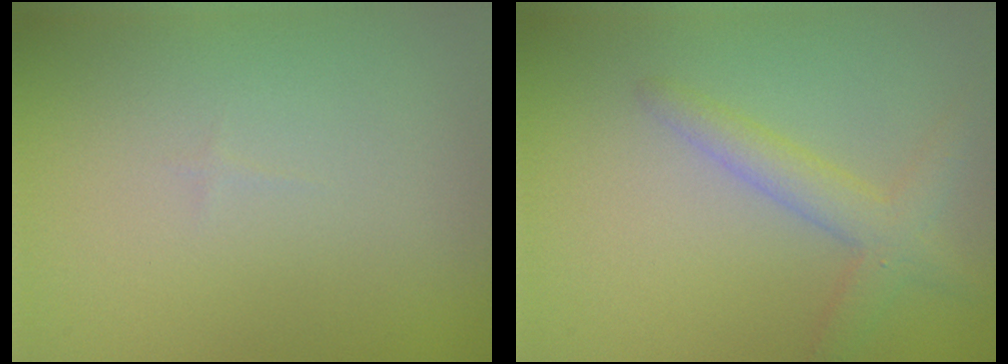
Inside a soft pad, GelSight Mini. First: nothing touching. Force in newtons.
{"total": 2.9, "press": 2.9, "slide": 0.1}